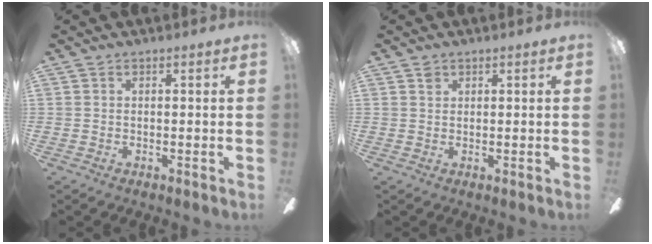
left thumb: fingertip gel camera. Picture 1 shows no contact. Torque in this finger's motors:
{"motor_torque": [0.13, -0.03, 0.32, 0.09, 0.00]}